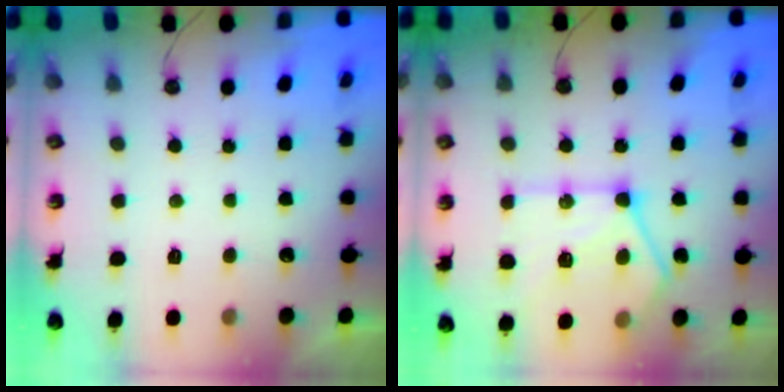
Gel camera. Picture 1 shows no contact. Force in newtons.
{"total": 18.7, "press": 18.7, "slide": 0.9}